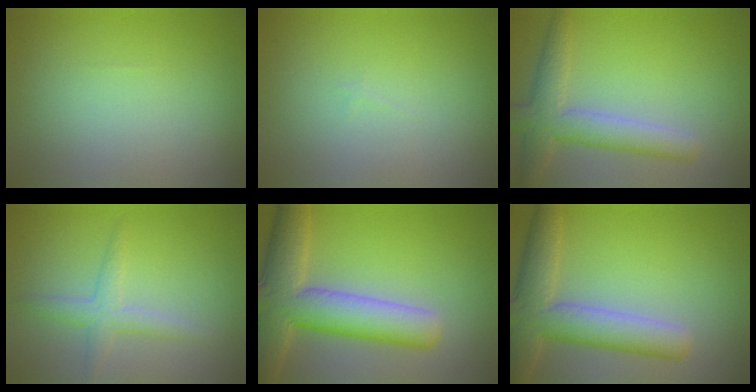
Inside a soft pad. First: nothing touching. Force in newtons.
{"total": 0.0}
{"total": 4.4, "press": 4.4, "slide": 0.2}
{"total": 2.3, "press": 2.3, "slide": 0.1}
{"total": 8.6, "press": 8.6, "slide": 0.6}
{"total": 6.5, "press": 6.5, "slide": 0.3}